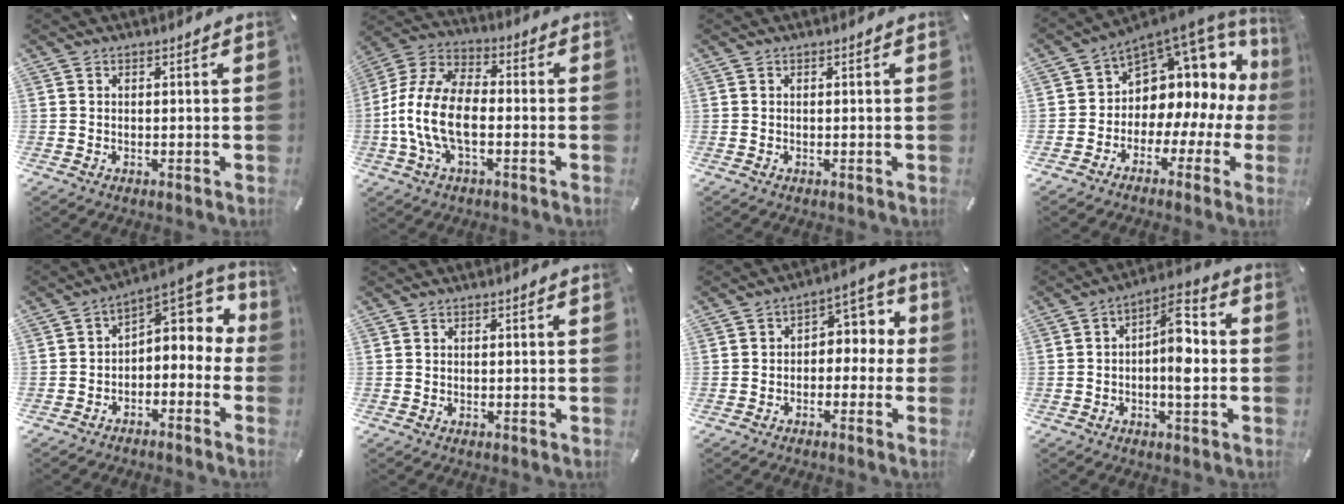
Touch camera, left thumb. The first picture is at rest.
{"total": 12.8, "force": [-3.6, 7.0, 10.0], "torque": [-0.229, 0.001, -0.068]}
{"total": 0.0}
{"total": 10.0, "force": [4.1, 8.1, 4.2], "torque": [-0.053, -0.064, 0.070]}
{"total": 7.7, "force": [2.0, 5.4, 5.1], "torque": [-0.053, -0.028, 0.033]}
{"total": 0.0}
{"total": 6.0, "force": [-1.1, 4.8, 3.4], "torque": [-0.038, 0.013, -0.028]}
{"total": 9.8, "force": [-0.9, 4.1, 8.9], "torque": [-0.134, 0.009, -0.018]}